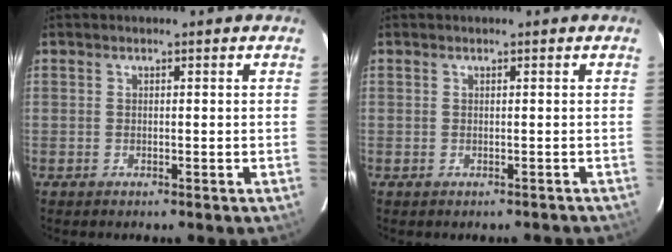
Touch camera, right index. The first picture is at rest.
{"total": 1.5, "force": [-1.3, 0.7, 0.2], "torque": [0.006, -0.001, -0.016]}